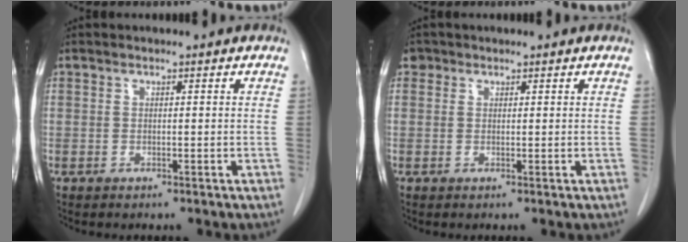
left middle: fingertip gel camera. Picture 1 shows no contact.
{"total": 1.2, "force": [0.7, 1.0, 0.1], "torque": [0.006, 0.006, 0.008]}